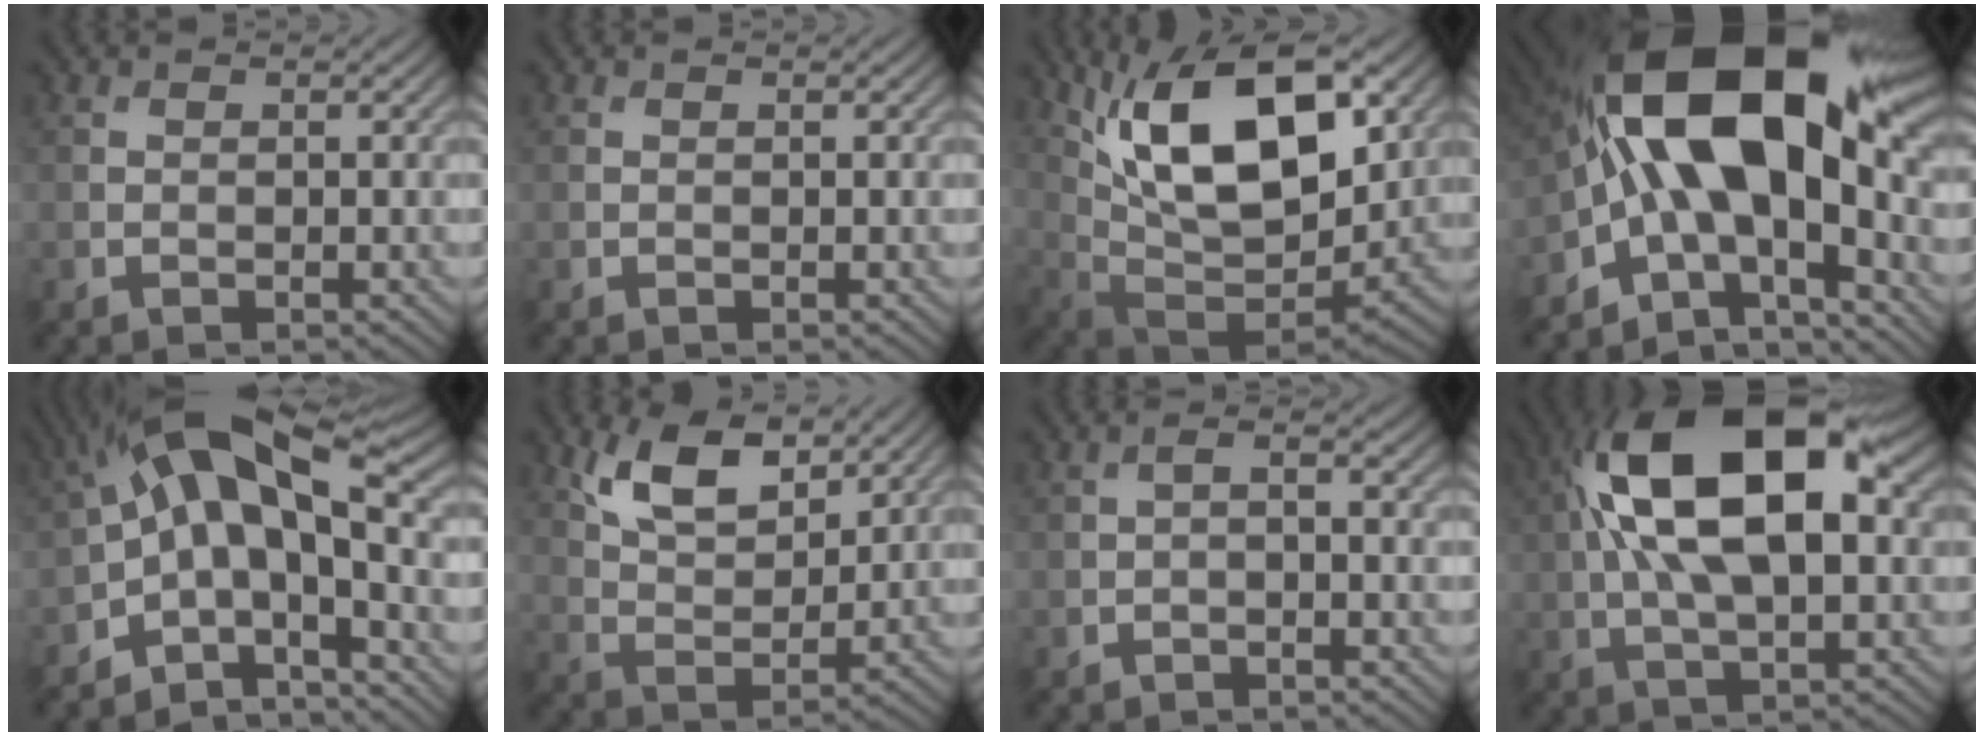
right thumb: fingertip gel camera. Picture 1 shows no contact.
{"total": 0.0}
{"total": 17.5, "force": [6.9, 8.4, 13.7], "torque": [-0.233, 0.017, 0.111]}
{"total": 19.4, "force": [0.0, 9.4, 17.0], "torque": [-0.297, 0.022, -0.014]}
{"total": 13.8, "force": [-0.8, 5.6, 12.6], "torque": [-0.218, 0.023, -0.031]}
{"total": 8.2, "force": [4.9, 3.9, 5.4], "torque": [-0.110, -0.004, 0.094]}
{"total": 1.3, "force": [-0.6, 0.4, 1.1], "torque": [-0.022, 0.000, -0.015]}
{"total": 17.1, "force": [3.5, 7.9, 14.7], "torque": [-0.267, 0.029, 0.042]}